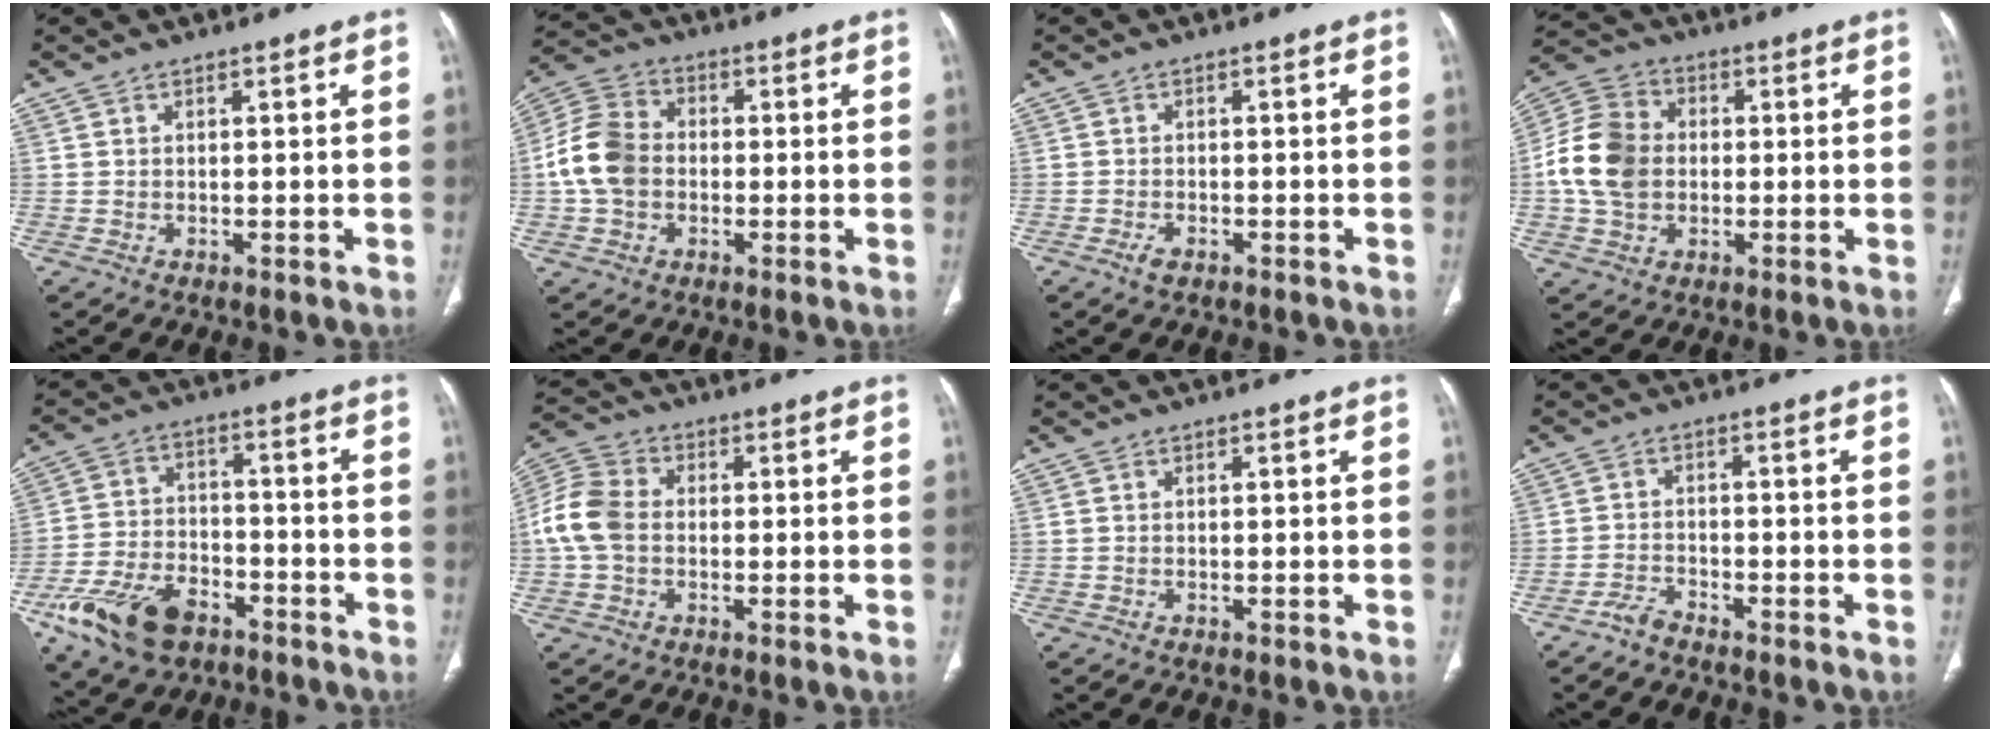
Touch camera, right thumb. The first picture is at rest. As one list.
[{"total": 10.7, "force": [-0.8, 8.3, 6.7], "torque": [-0.126, 0.027, -0.024]}, {"total": 1.7, "force": [-1.0, 0.9, 1.0], "torque": [-0.025, 0.004, -0.019]}, {"total": 12.7, "force": [-0.2, 9.9, 8.0], "torque": [-0.144, 0.022, -0.010]}, {"total": 14.5, "force": [-8.3, 8.3, 8.5], "torque": [-0.159, 0.030, -0.150]}, {"total": 9.3, "force": [-0.3, 7.0, 6.1], "torque": [-0.125, 0.024, -0.015]}, {"total": 0.0}, {"total": 2.4, "force": [-2.2, 0.6, 0.5], "torque": [-0.013, 0.011, -0.044]}]